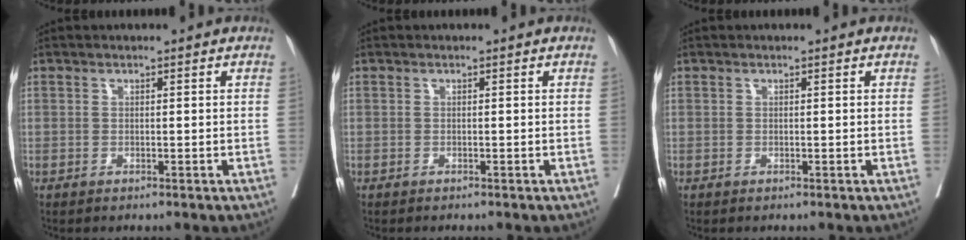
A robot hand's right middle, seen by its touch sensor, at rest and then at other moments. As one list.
[{"total": 0.9, "force": [-0.8, 0.2, 0.3], "torque": [-0.006, -0.002, -0.013]}, {"total": 0.0}]